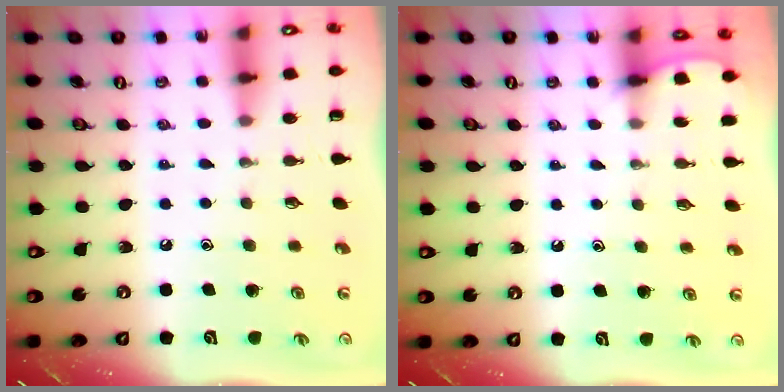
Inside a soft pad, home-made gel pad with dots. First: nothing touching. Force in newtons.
{"total": 2.1, "press": 2.1, "slide": 0.3}